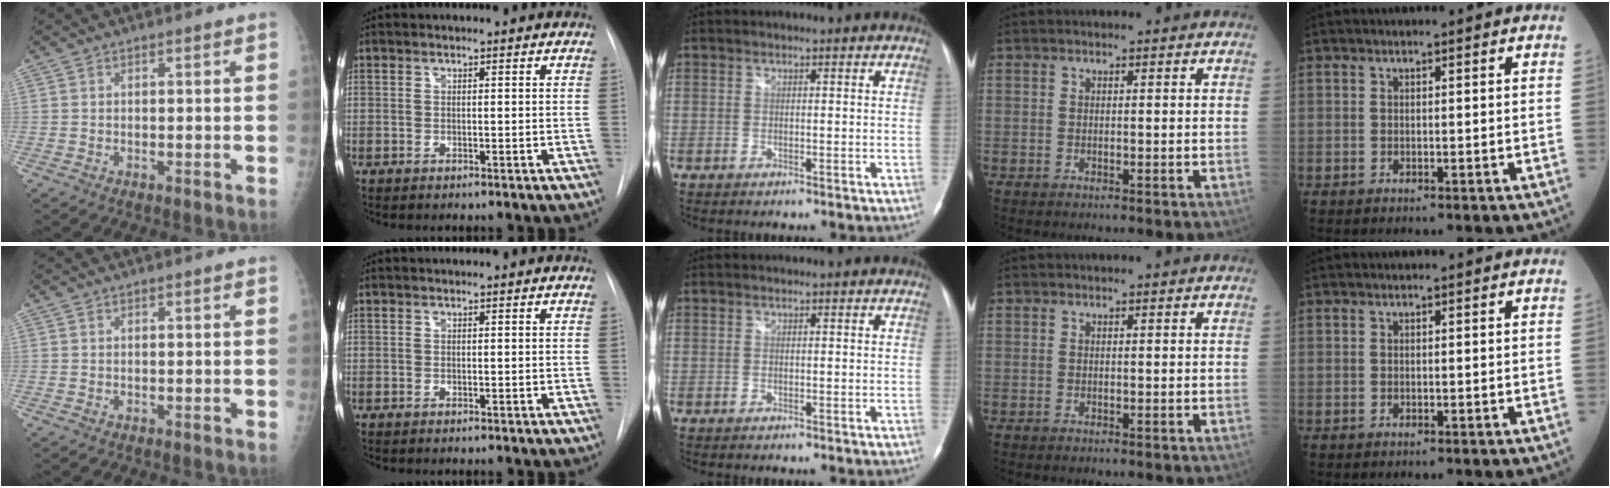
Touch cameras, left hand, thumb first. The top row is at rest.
{}